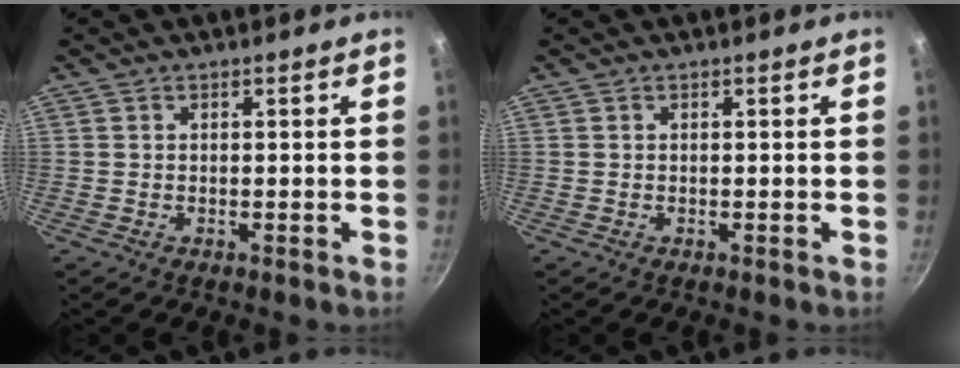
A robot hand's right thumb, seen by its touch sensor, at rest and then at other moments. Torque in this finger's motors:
{"motor_torque": [0.00, 0.00, 0.18, 0.00, 0.00]}